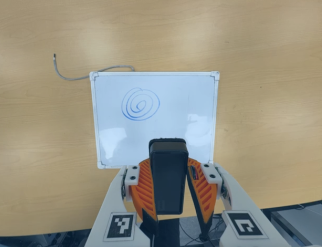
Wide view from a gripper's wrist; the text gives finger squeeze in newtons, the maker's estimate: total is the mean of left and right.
{"total": 9.7, "left": 7.8, "right": 11.6}